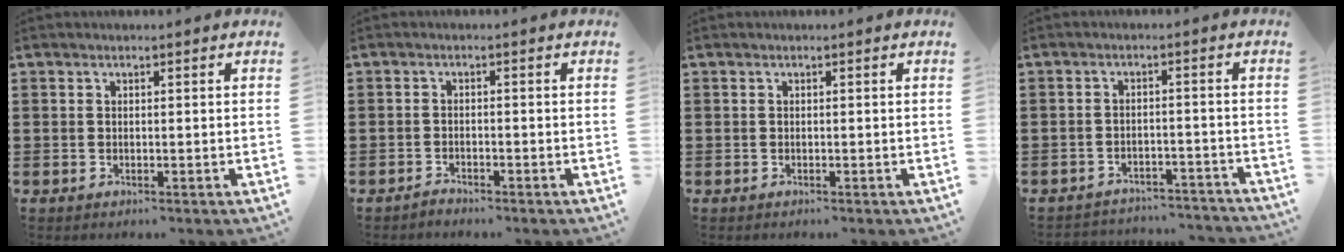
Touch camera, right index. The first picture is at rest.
{"total": 1.3, "force": [-1.3, 0.1, 0.0], "torque": [-0.005, 0.004, -0.027]}
{"total": 0.0}
{"total": 3.1, "force": [-3.0, 0.3, 0.2], "torque": [-0.010, 0.000, -0.064]}